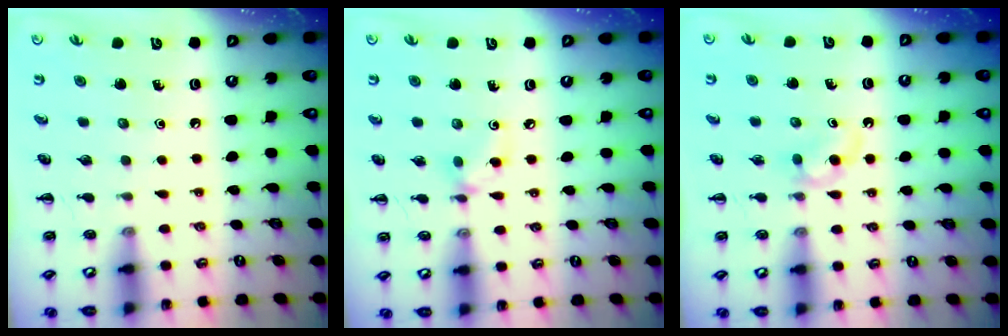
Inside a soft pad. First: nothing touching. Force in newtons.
{"total": 4.2, "press": 4.1, "slide": 0.9}
{"total": 3.7, "press": 3.5, "slide": 1.1}